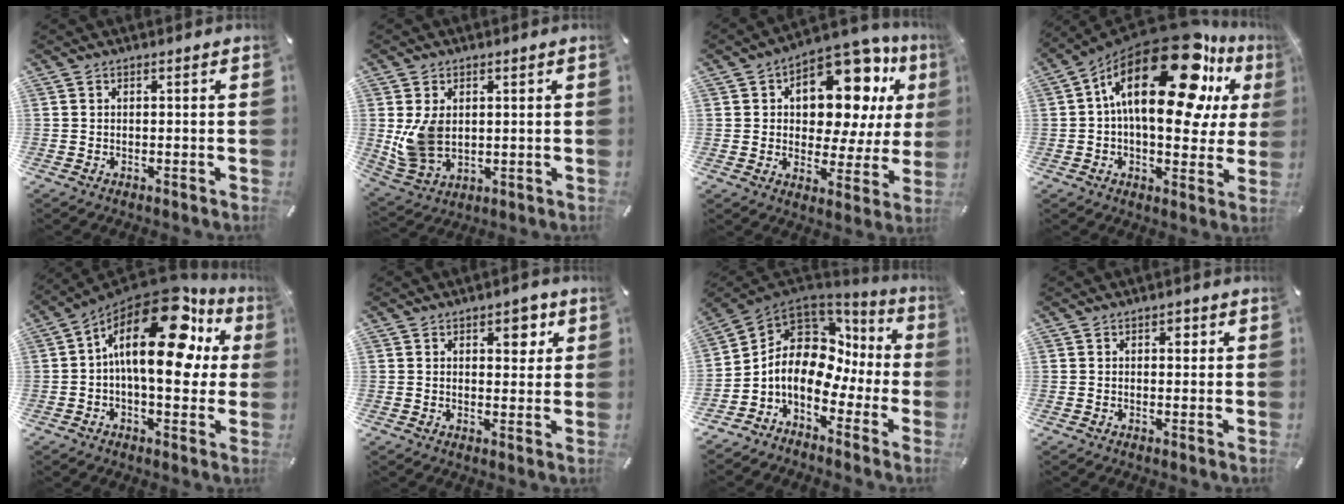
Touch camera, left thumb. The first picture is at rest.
{"total": 8.5, "force": [1.6, 6.4, 5.4], "torque": [-0.120, -0.008, 0.029]}
{"total": 16.9, "force": [8.7, 9.8, 10.7], "torque": [-0.141, -0.062, 0.146]}
{"total": 27.9, "force": [11.5, 12.0, 22.4], "torque": [-0.364, -0.079, 0.186]}
{"total": 22.8, "force": [7.1, 10.8, 18.8], "torque": [-0.299, -0.053, 0.115]}
{"total": 4.6, "force": [2.0, 3.0, 2.9], "torque": [-0.017, -0.012, 0.023]}
{"total": 11.1, "force": [-0.1, 8.7, 6.9], "torque": [-0.143, -0.020, -0.011]}
{"total": 1.8, "force": [0.5, 1.2, 1.2], "torque": [-0.010, 0.000, 0.004]}